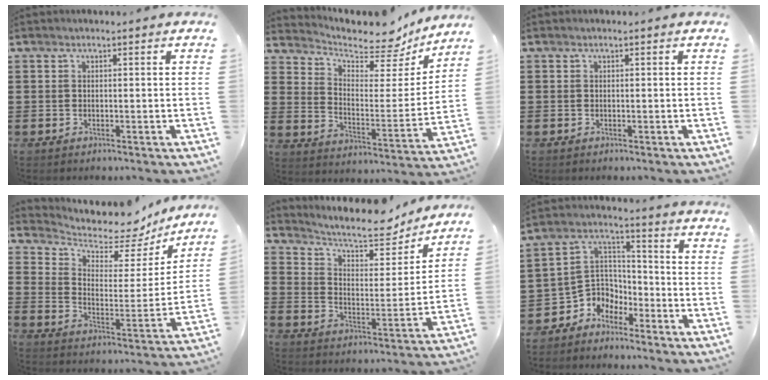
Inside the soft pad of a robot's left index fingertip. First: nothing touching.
{"total": 7.2, "force": [6.7, 2.0, 2.0], "torque": [-0.059, -0.055, 0.113]}
{"total": 0.0}
{"total": 5.6, "force": [5.0, 2.1, 1.1], "torque": [-0.047, -0.043, 0.083]}
{"total": 7.9, "force": [7.0, 1.7, 3.2], "torque": [-0.078, -0.048, 0.116]}
{"total": 5.6, "force": [-4.3, 3.5, 0.2], "torque": [-0.028, -0.002, -0.090]}